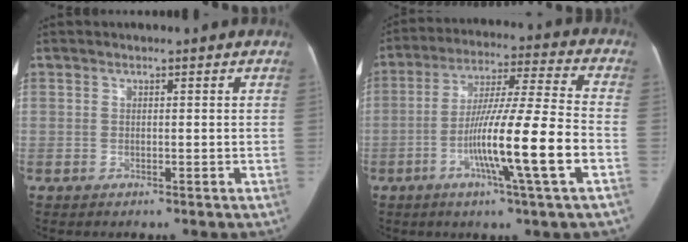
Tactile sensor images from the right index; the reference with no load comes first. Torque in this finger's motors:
{"motor_torque": [1.82, -0.32, 0.69, 0.21]}